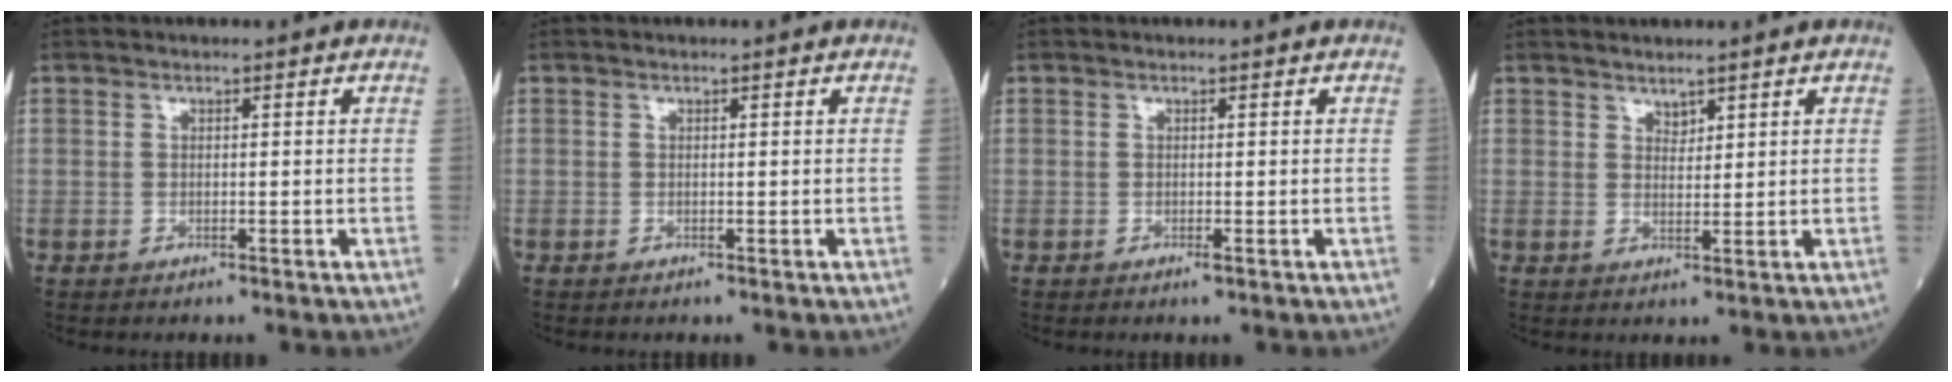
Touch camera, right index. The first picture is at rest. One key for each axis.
{"total": 0.0}
{"total": 0.9, "fx": -0.4, "fy": 0.1, "fz": 0.8, "tx": -0.017, "ty": -0.003, "tz": -0.005}
{"total": 1.7, "fx": 1.4, "fy": 0.7, "fz": 0.6, "tx": -0.012, "ty": -0.002, "tz": 0.028}